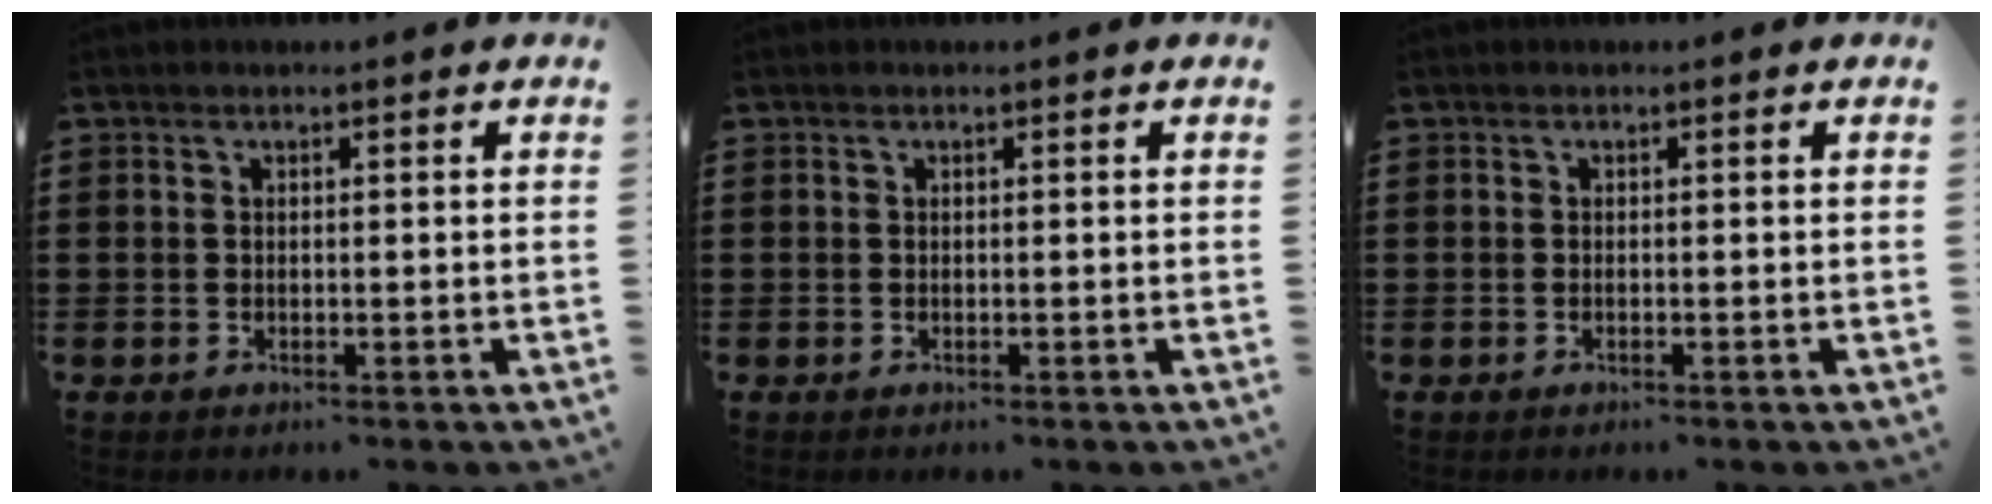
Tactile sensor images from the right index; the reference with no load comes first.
{"total": 0.0}
{"total": 0.0}